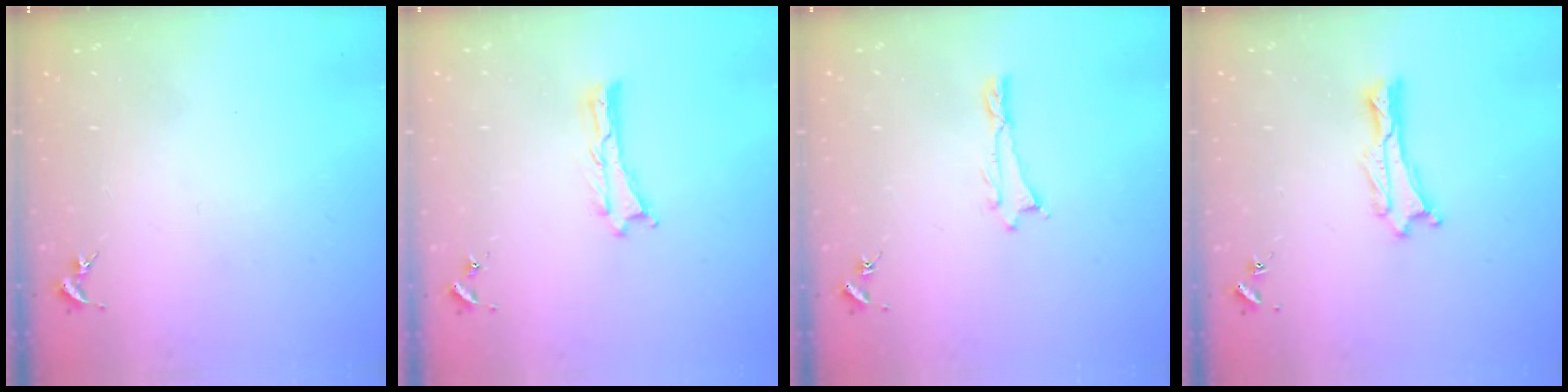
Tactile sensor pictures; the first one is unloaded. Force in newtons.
{"total": 0.0}
{"total": 0.0}
{"total": 0.6, "press": 0.6, "slide": 0.2}